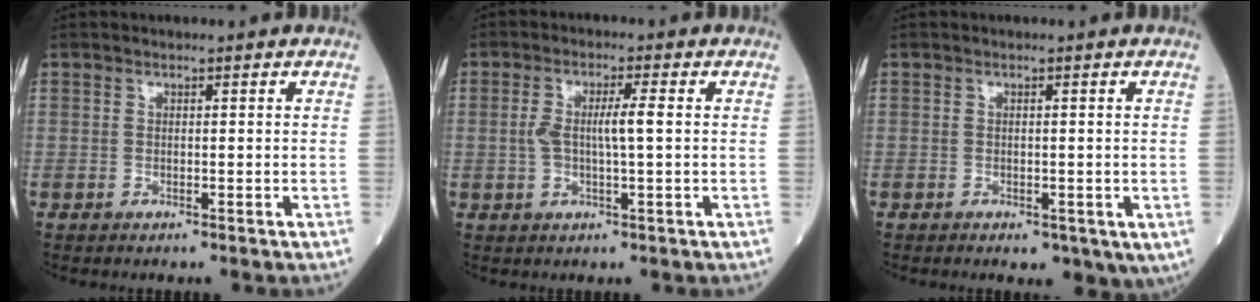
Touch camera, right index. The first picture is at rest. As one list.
[{"total": 4.0, "force": [0.2, 0.4, 4.0], "torque": [-0.079, 0.005, 0.005]}, {"total": 5.4, "force": [-2.1, 2.7, 4.2], "torque": [-0.047, -0.010, -0.021]}]